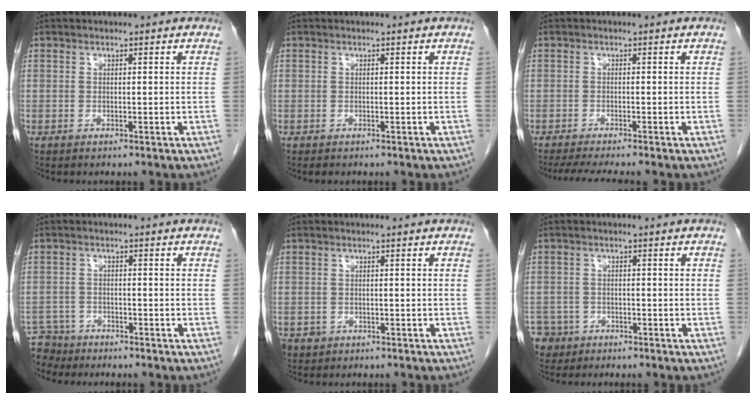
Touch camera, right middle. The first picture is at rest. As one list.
[{"total": 0.7, "force": [-0.5, 0.3, 0.2], "torque": [-0.007, -0.001, -0.006]}, {"total": 5.5, "force": [-4.7, -0.4, 2.8], "torque": [-0.042, -0.018, -0.077]}, {"total": 4.4, "force": [-4.1, 1.6, -0.9], "torque": [0.017, -0.006, -0.077]}, {"total": 1.9, "force": [-1.1, 1.6, 0.2], "torque": [-0.009, 0.004, -0.014]}, {"total": 4.8, "force": [-3.1, 3.6, -0.1], "torque": [-0.001, 0.006, -0.055]}]